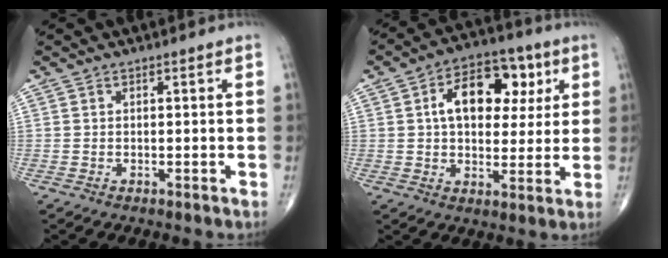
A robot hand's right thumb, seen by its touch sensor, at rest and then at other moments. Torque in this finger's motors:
{"motor_torque": [0.68, 0.91, 1.24, 0.58, 0.08]}